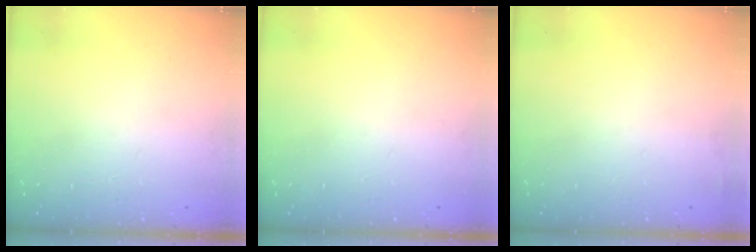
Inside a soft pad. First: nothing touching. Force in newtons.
{"total": 1.0, "press": 0.0, "slide": 1.0}
{"total": 2.9, "press": 2.4, "slide": 1.6}